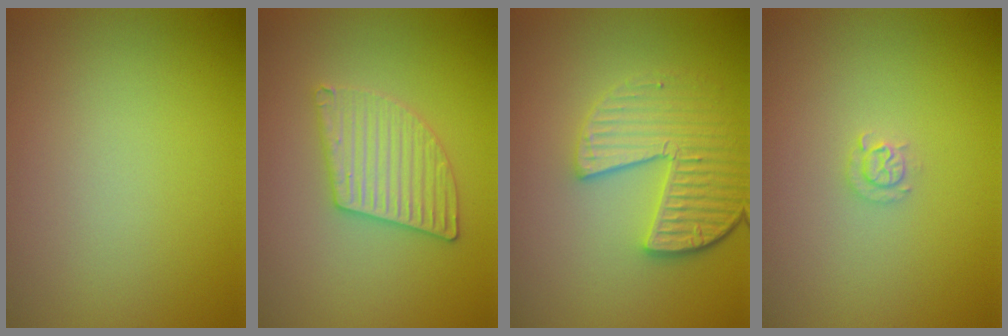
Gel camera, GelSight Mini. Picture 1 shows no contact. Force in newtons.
{"total": 3.0, "press": 3.0, "slide": 0.2}
{"total": 4.9, "press": 3.9, "slide": 2.9}
{"total": 1.1, "press": 1.1, "slide": 0.2}